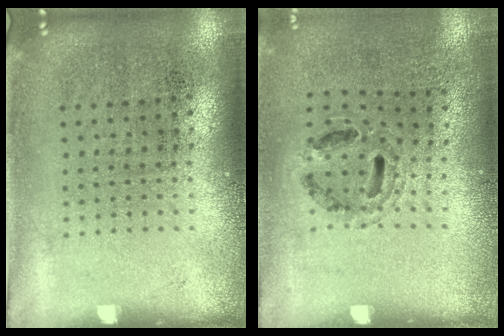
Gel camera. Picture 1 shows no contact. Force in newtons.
{"total": 0.9, "press": 0.8, "slide": 0.3}